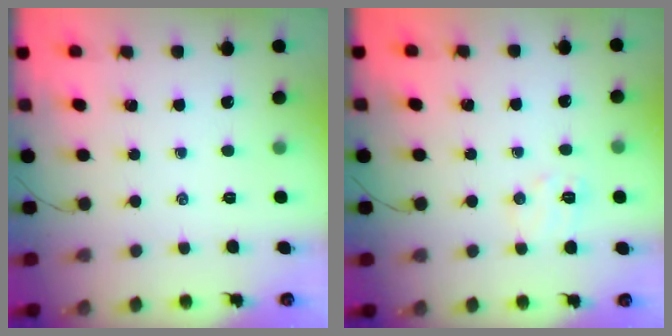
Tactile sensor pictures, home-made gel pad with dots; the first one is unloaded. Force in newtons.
{"total": 5.7, "press": 5.5, "slide": 1.3}